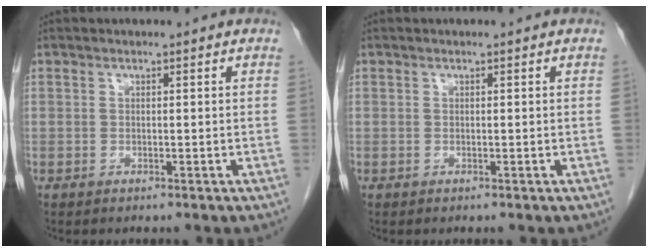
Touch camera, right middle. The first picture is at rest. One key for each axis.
{"total": 0.0}